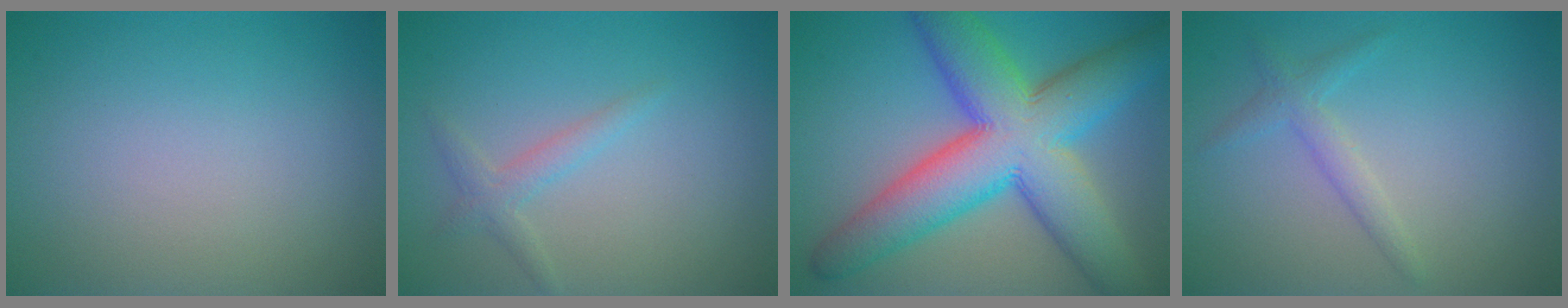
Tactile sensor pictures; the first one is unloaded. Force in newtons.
{"total": 1.7, "press": 1.7, "slide": 0.0}
{"total": 12.5, "press": 12.5, "slide": 0.1}
{"total": 1.8, "press": 1.8, "slide": 0.0}